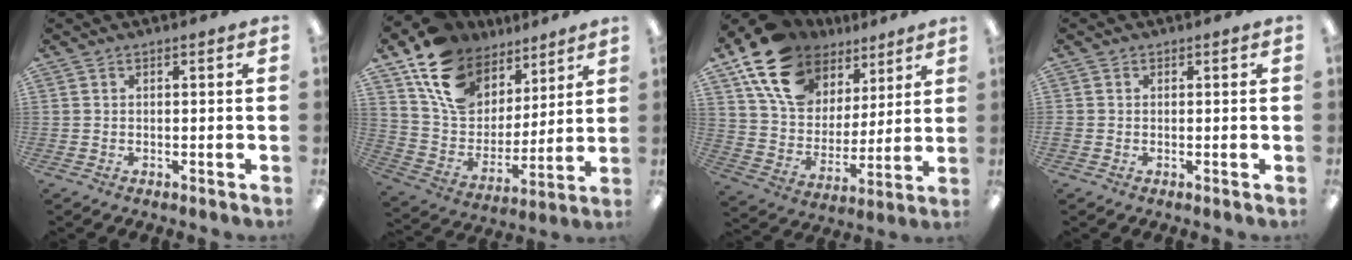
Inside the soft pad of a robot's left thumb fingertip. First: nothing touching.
{"total": 16.8, "force": [10.3, 11.3, 6.9], "torque": [-0.133, -0.054, 0.197]}
{"total": 18.3, "force": [11.4, 11.8, 8.0], "torque": [-0.156, -0.051, 0.212]}
{"total": 0.6, "force": [-0.1, 0.6, 0.2], "torque": [-0.002, 0.003, -0.003]}